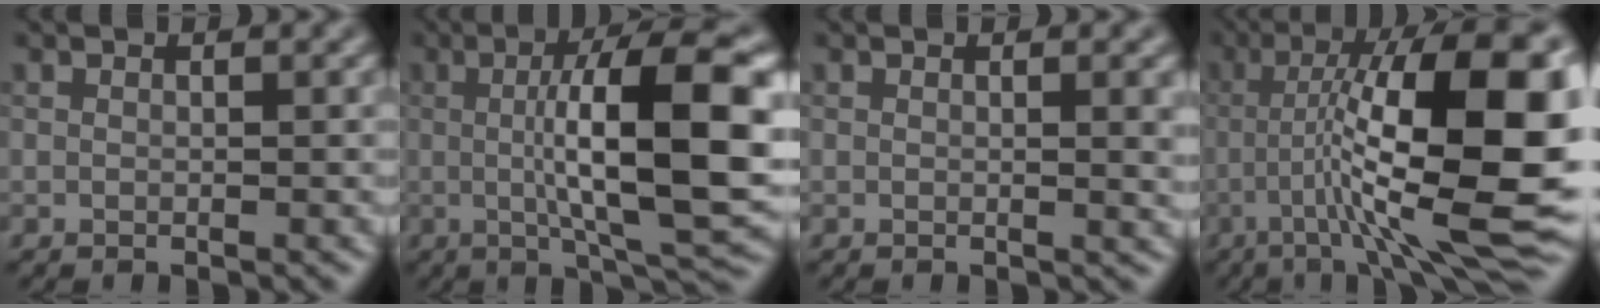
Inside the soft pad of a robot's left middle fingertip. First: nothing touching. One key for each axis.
{"total": 12.7, "fx": 0.5, "fy": 2.9, "fz": 12.3, "tx": -0.175, "ty": 0.007, "tz": 0.007}
{"total": 2.3, "fx": 0.4, "fy": 0.7, "fz": 2.1, "tx": -0.020, "ty": -0.001, "tz": 0.002}
{"total": 16.2, "fx": -2.4, "fy": 3.3, "fz": 15.6, "tx": -0.228, "ty": 0.027, "tz": -0.031}